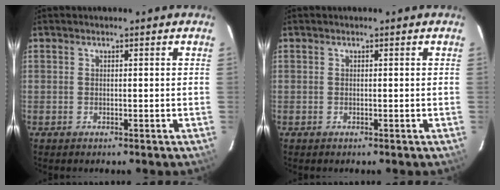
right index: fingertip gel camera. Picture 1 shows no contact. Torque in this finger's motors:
{"motor_torque": [0.07, 0.07, 0.00, 0.00]}